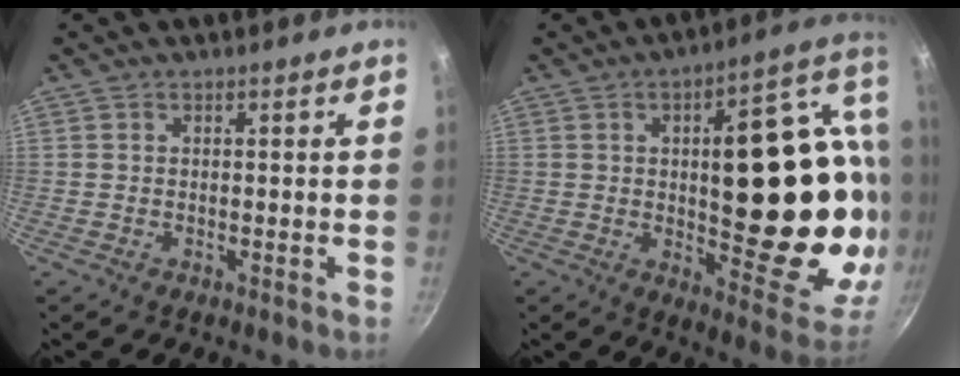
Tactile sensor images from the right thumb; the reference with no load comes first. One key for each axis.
{"total": 30.8, "fx": 0.3, "fy": 12.9, "fz": 27.9, "tx": -0.332, "ty": 0.002, "tz": 0.016}